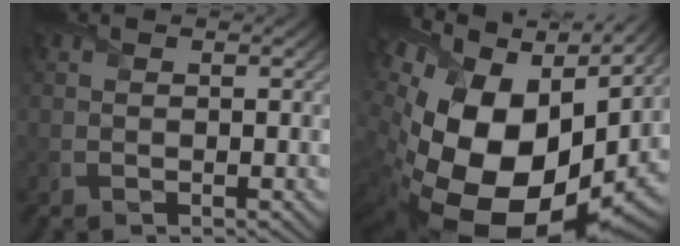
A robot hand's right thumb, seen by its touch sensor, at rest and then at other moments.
{"total": 21.3, "force": [0.8, 13.5, 16.4], "torque": [-0.358, -0.049, 0.044]}